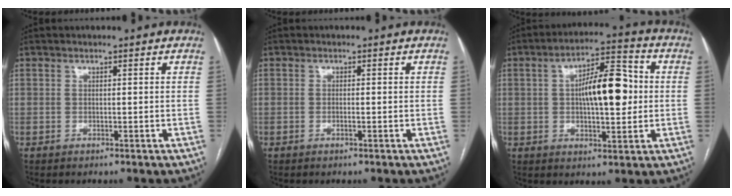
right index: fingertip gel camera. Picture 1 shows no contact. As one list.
[{"total": 0.7, "force": [-0.3, 0.0, 0.7], "torque": [-0.014, 0.000, -0.004]}, {"total": 11.5, "force": [0.8, 3.7, 10.9], "torque": [-0.177, 0.026, 0.014]}]